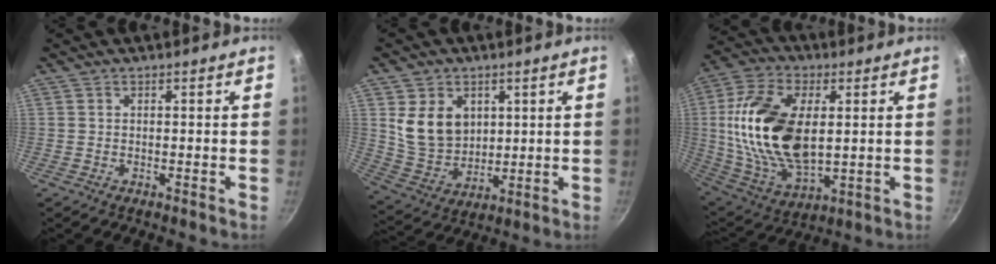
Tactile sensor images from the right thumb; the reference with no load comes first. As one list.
[{"total": 11.2, "force": [3.0, 8.6, 6.4], "torque": [-0.092, -0.023, 0.072]}, {"total": 22.5, "force": [2.6, 12.7, 18.3], "torque": [-0.348, -0.005, 0.052]}]